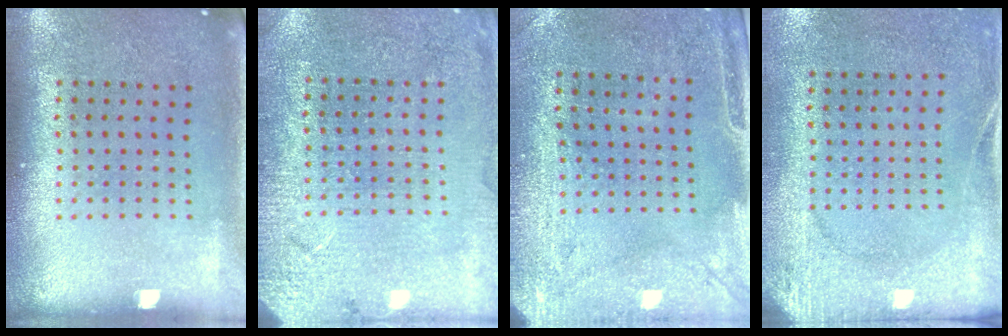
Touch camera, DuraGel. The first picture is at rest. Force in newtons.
{"total": 2.8, "press": 2.8, "slide": 0.1}
{"total": 3.0, "press": 2.4, "slide": 1.7}
{"total": 2.7, "press": 2.0, "slide": 1.7}